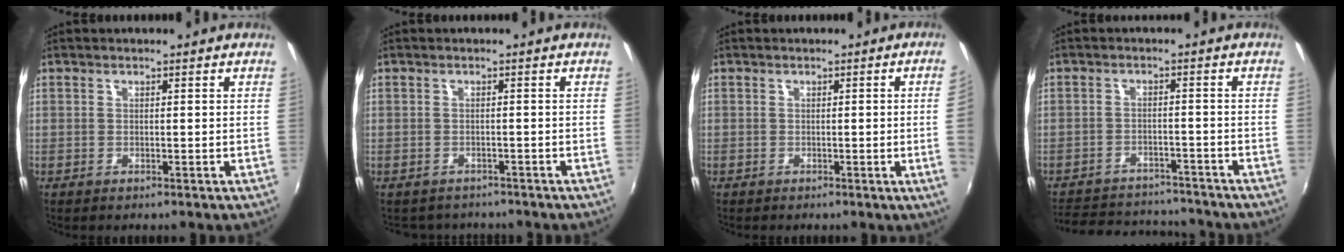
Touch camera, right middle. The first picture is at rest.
{"total": 3.7, "force": [-3.3, 1.7, 0.4], "torque": [-0.015, -0.009, -0.047]}
{"total": 3.3, "force": [0.0, -1.8, 2.8], "torque": [-0.042, -0.011, 0.005]}
{"total": 15.5, "force": [-13.8, 5.0, 5.0], "torque": [-0.120, 0.011, -0.191]}